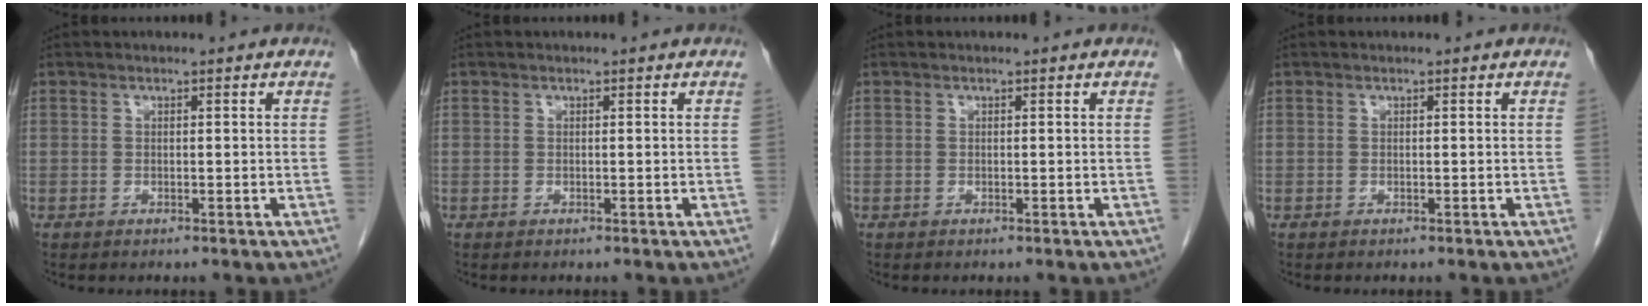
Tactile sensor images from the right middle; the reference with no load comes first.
{"total": 0.0}
{"total": 0.0}
{"total": 0.0}